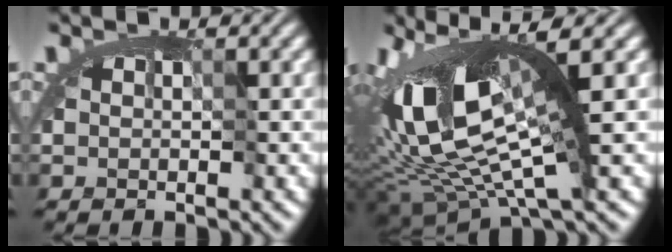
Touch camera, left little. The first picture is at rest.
{"total": 11.4, "force": [-0.7, 3.1, 10.9], "torque": [-0.205, -0.004, -0.008]}